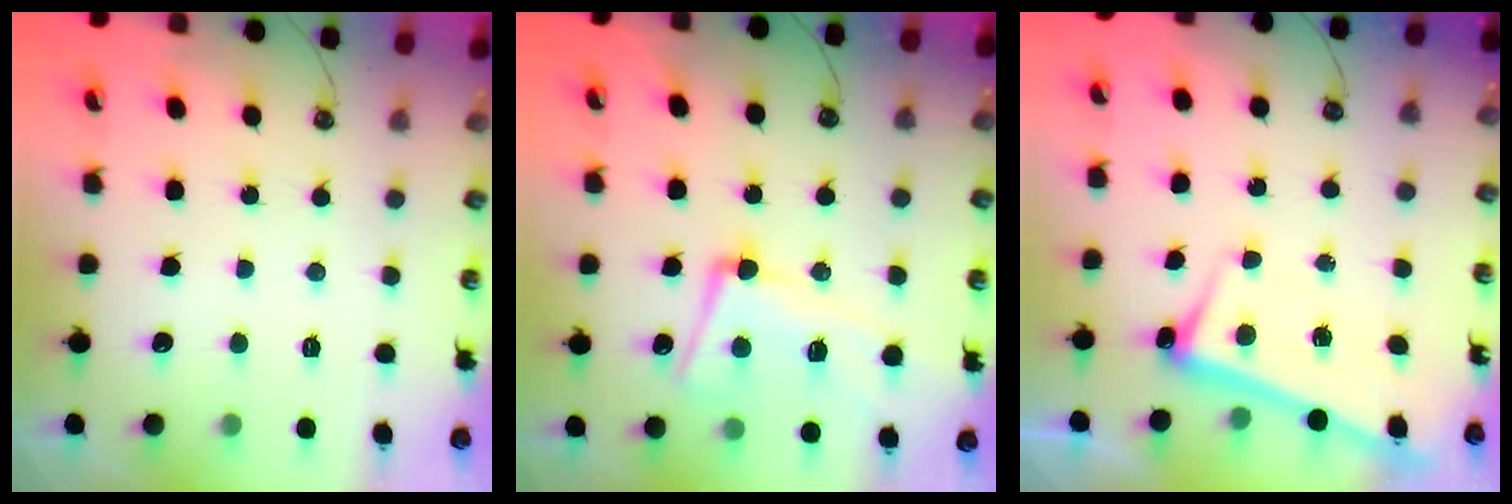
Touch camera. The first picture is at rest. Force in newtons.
{"total": 8.9, "press": 8.6, "slide": 2.1}
{"total": 2.6, "press": 2.5, "slide": 0.7}